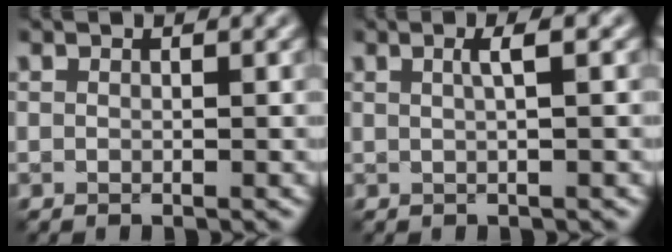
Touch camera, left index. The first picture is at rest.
{"total": 1.9, "force": [0.5, 0.3, 1.8], "torque": [-0.028, 0.008, 0.003]}